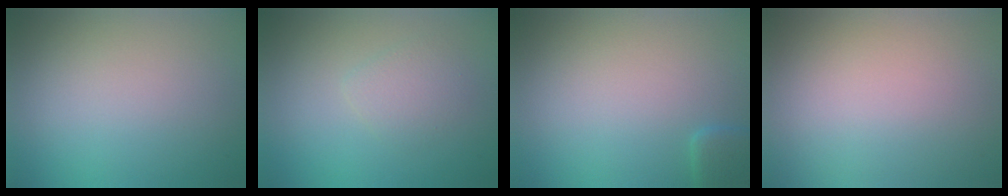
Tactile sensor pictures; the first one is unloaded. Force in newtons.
{"total": 1.8, "press": 1.8, "slide": 0.1}
{"total": 1.6, "press": 1.6, "slide": 0.1}
{"total": 0.5, "press": 0.5, "slide": 0.0}